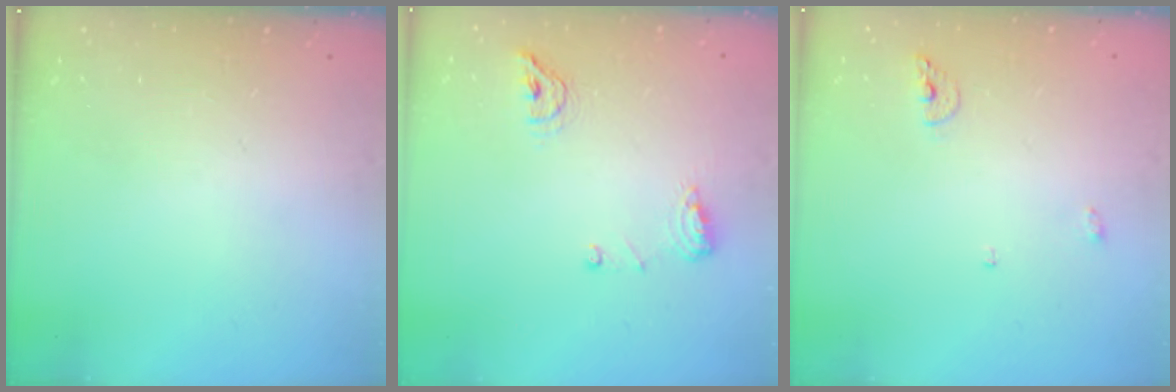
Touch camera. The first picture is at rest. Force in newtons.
{"total": 8.2, "press": 8.1, "slide": 1.5}
{"total": 5.6, "press": 5.5, "slide": 0.9}